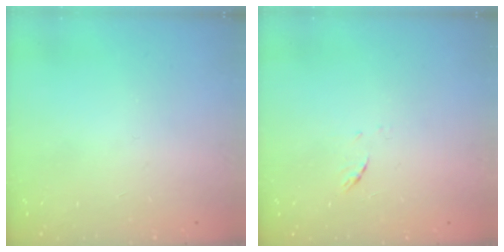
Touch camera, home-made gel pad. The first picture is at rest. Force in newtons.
{"total": 4.8, "press": 4.6, "slide": 1.3}